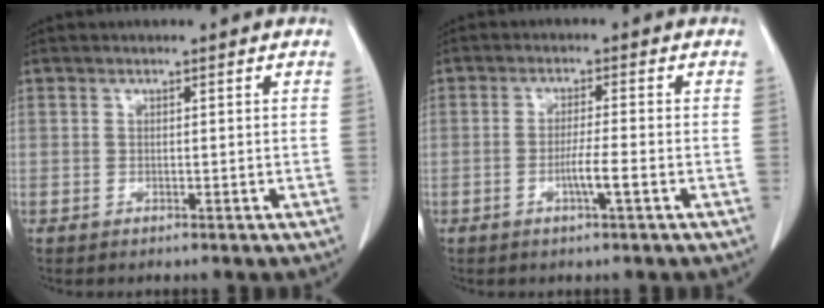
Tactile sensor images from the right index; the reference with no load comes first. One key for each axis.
{"total": 3.6, "fx": -1.4, "fy": -0.3, "fz": 3.3, "tx": -0.059, "ty": -0.003, "tz": -0.025}